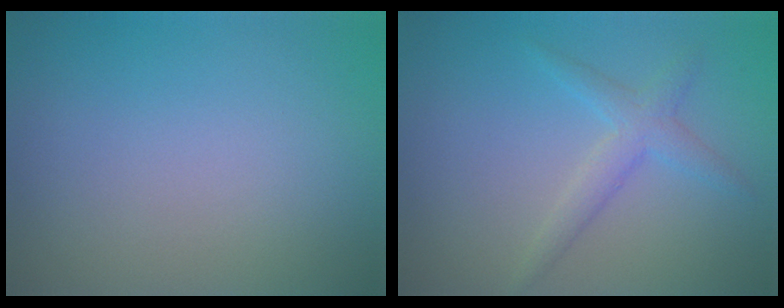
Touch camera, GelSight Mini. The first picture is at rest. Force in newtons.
{"total": 2.3, "press": 2.3, "slide": 0.2}